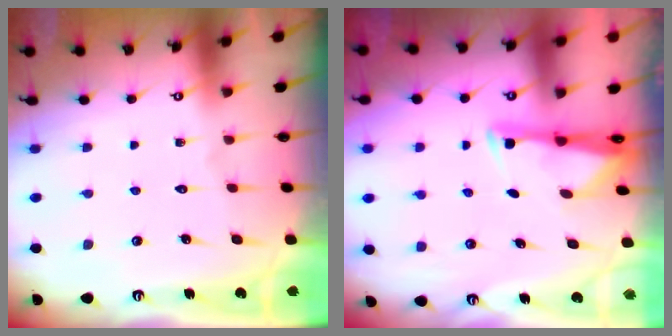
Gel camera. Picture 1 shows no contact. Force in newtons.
{"total": 3.0, "press": 2.9, "slide": 0.4}